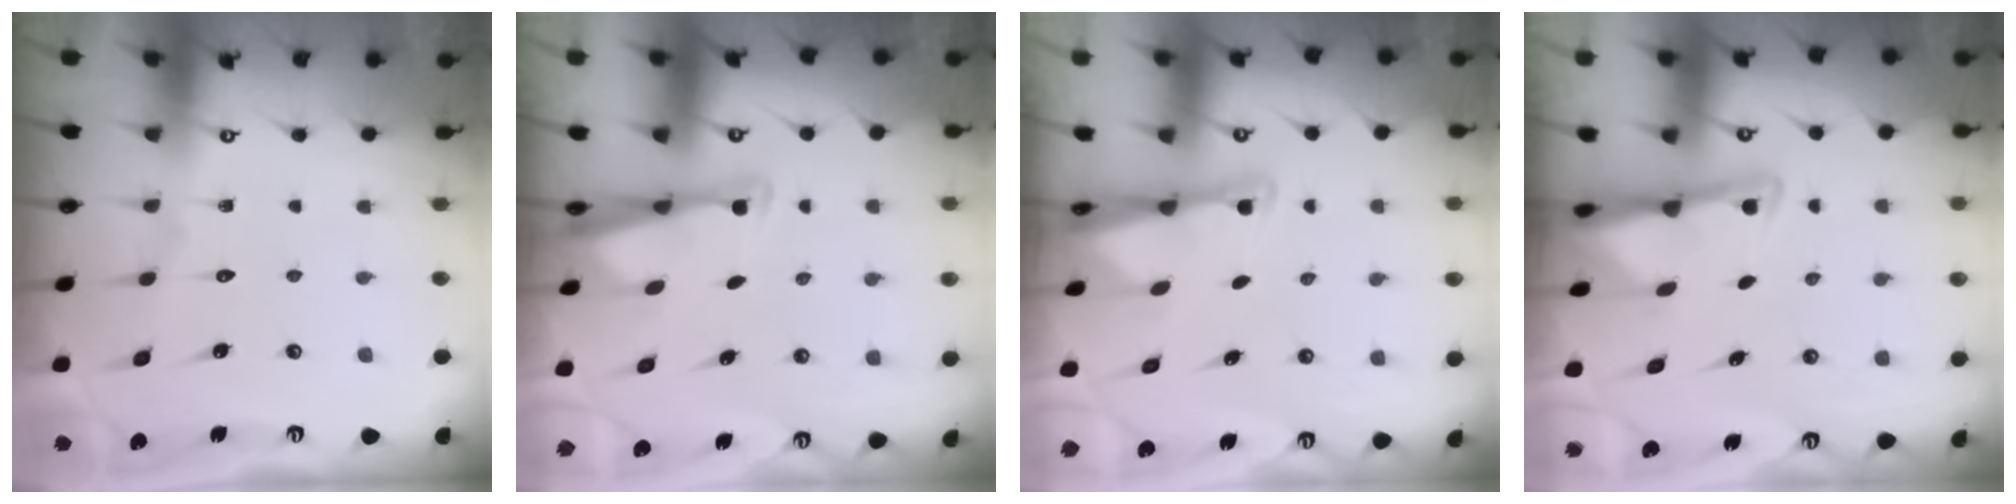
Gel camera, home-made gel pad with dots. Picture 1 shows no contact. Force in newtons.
{"total": 2.8, "press": 2.8, "slide": 0.6}
{"total": 1.9, "press": 1.9, "slide": 0.3}
{"total": 2.8, "press": 2.7, "slide": 0.7}